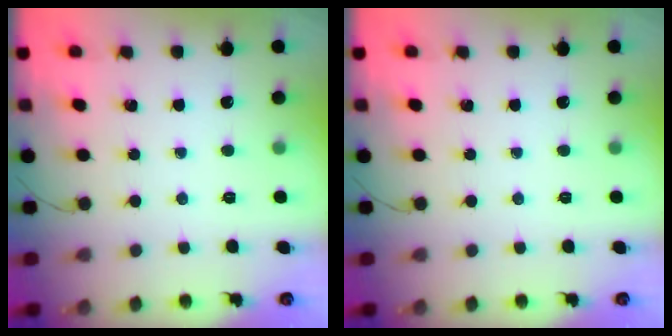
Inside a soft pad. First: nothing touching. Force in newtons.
{"total": 0.0}